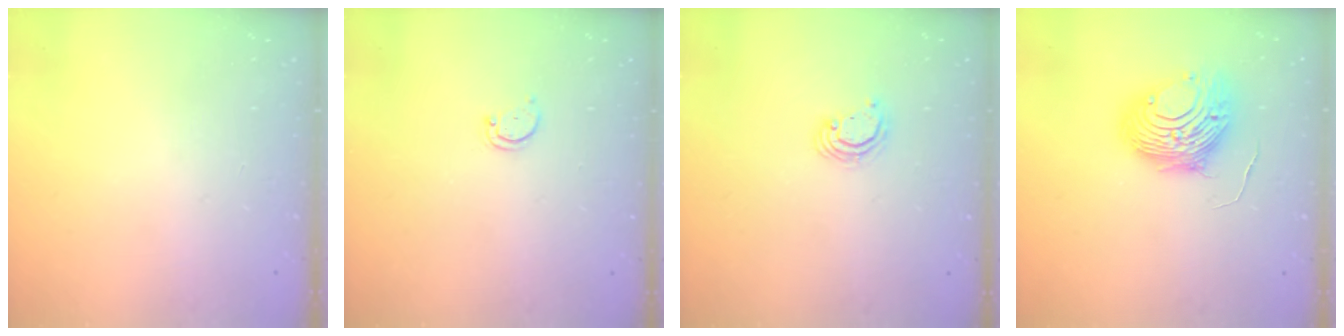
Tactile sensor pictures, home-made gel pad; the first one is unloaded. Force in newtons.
{"total": 2.6, "press": 2.5, "slide": 0.4}
{"total": 3.0, "press": 3.0, "slide": 0.3}
{"total": 12.5, "press": 12.4, "slide": 1.4}